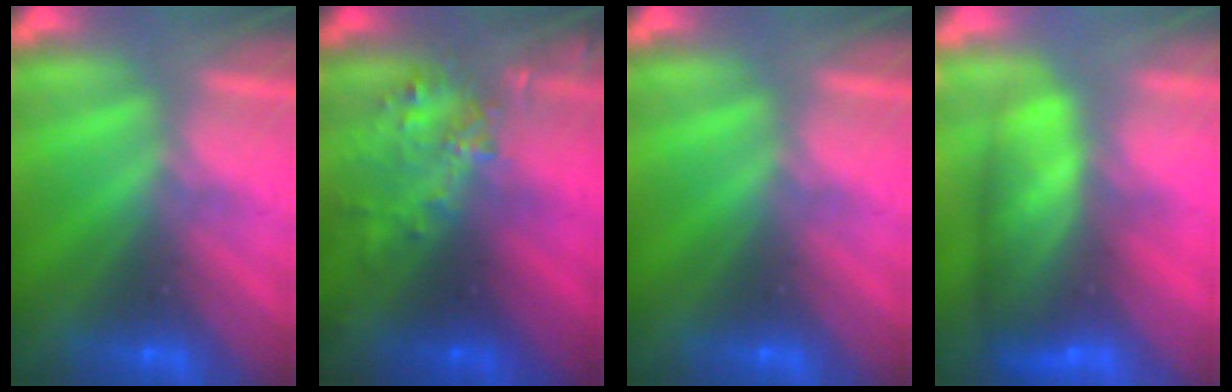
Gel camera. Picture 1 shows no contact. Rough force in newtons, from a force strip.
{"total": 3.3}
{"total": 0.0}
{"total": 11.6}